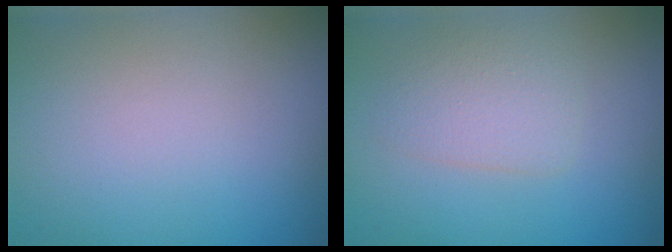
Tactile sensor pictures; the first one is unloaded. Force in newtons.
{"total": 2.5, "press": 2.5, "slide": 0.1}